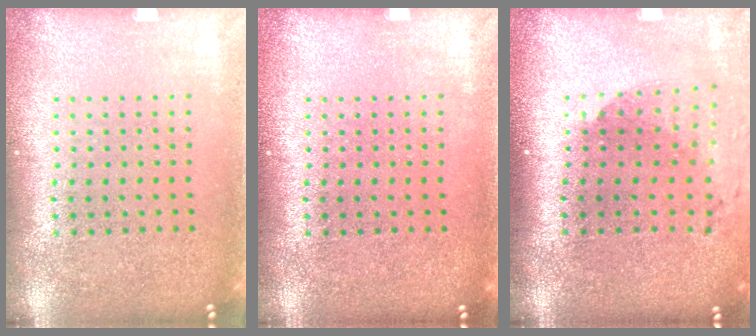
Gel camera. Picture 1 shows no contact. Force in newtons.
{"total": 0.0}
{"total": 1.8, "press": 1.4, "slide": 1.1}